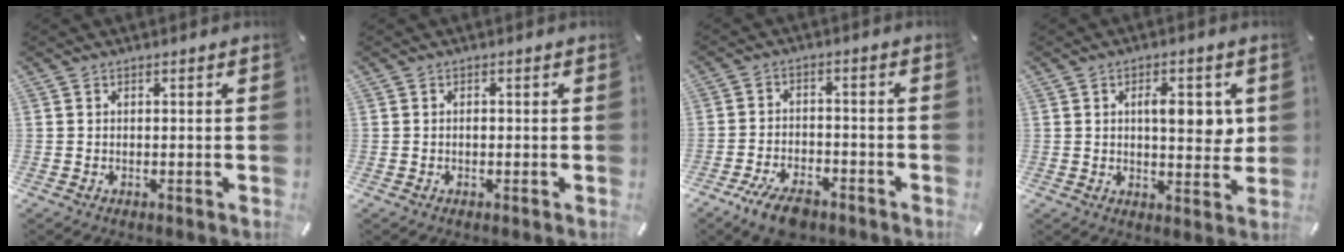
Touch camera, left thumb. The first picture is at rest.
{"total": 0.5, "force": [-0.1, 0.4, 0.4], "torque": [-0.007, -0.001, -0.002]}
{"total": 7.1, "force": [-4.7, 3.4, 4.0], "torque": [-0.084, 0.019, -0.087]}
{"total": 7.9, "force": [1.9, 3.7, 6.8], "torque": [-0.088, -0.011, 0.022]}